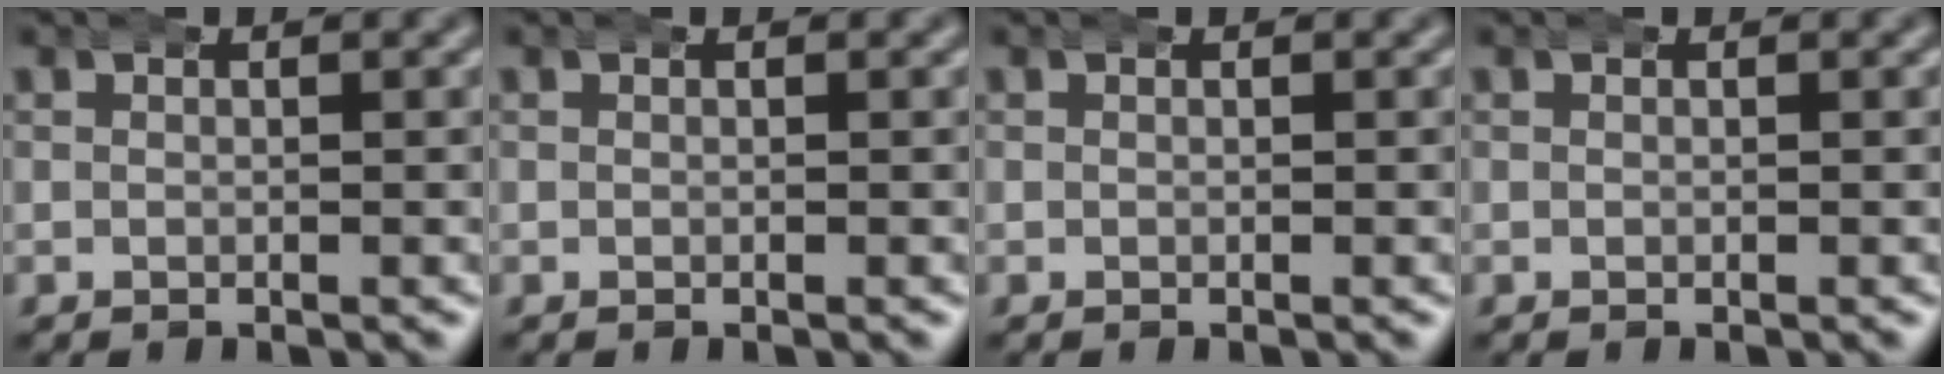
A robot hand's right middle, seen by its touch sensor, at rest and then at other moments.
{"total": 0.0}
{"total": 0.0}
{"total": 0.0}